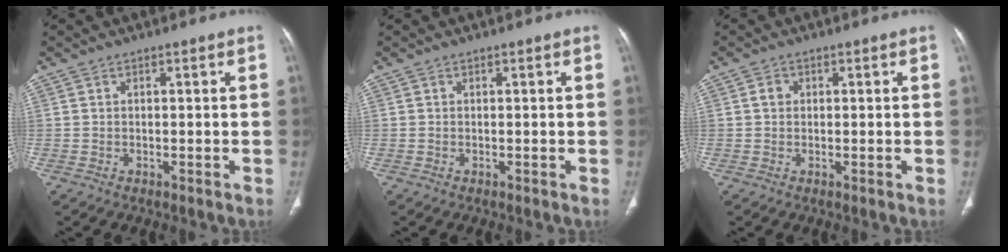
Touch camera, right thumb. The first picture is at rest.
{"total": 0.0}
{"total": 1.5, "force": [0.3, 1.3, 0.7], "torque": [-0.009, 0.003, 0.003]}